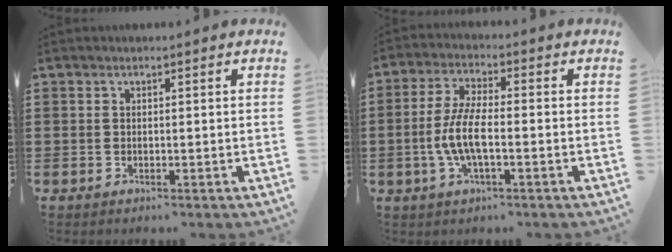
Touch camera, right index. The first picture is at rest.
{"total": 6.7, "force": [-1.7, 2.1, 6.1], "torque": [-0.147, -0.010, -0.043]}